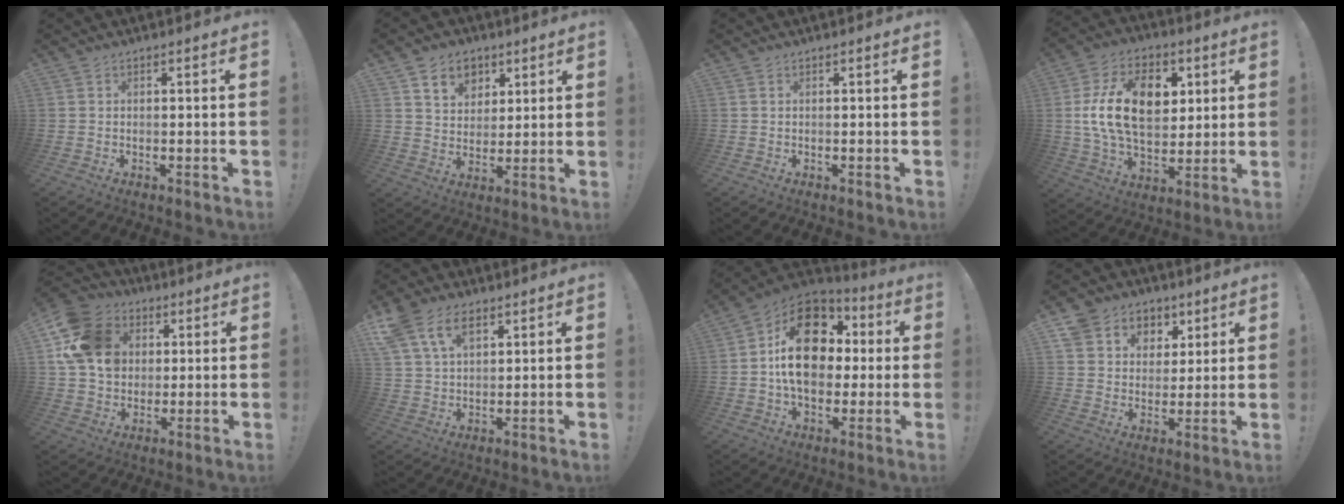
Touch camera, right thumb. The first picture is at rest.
{"total": 9.4, "force": [5.2, 7.3, 3.1], "torque": [-0.034, -0.027, 0.098]}
{"total": 0.0}
{"total": 20.3, "force": [4.4, 13.9, 14.1], "torque": [-0.224, -0.007, 0.078]}
{"total": 17.0, "force": [4.2, 14.0, 8.8], "torque": [-0.152, -0.007, 0.085]}
{"total": 11.6, "force": [6.1, 7.4, 6.5], "torque": [-0.114, -0.008, 0.119]}
{"total": 19.7, "force": [2.4, 14.5, 13.2], "torque": [-0.202, 0.012, 0.046]}
{"total": 9.6, "force": [4.5, 8.3, 1.8], "torque": [-0.033, -0.023, 0.093]}